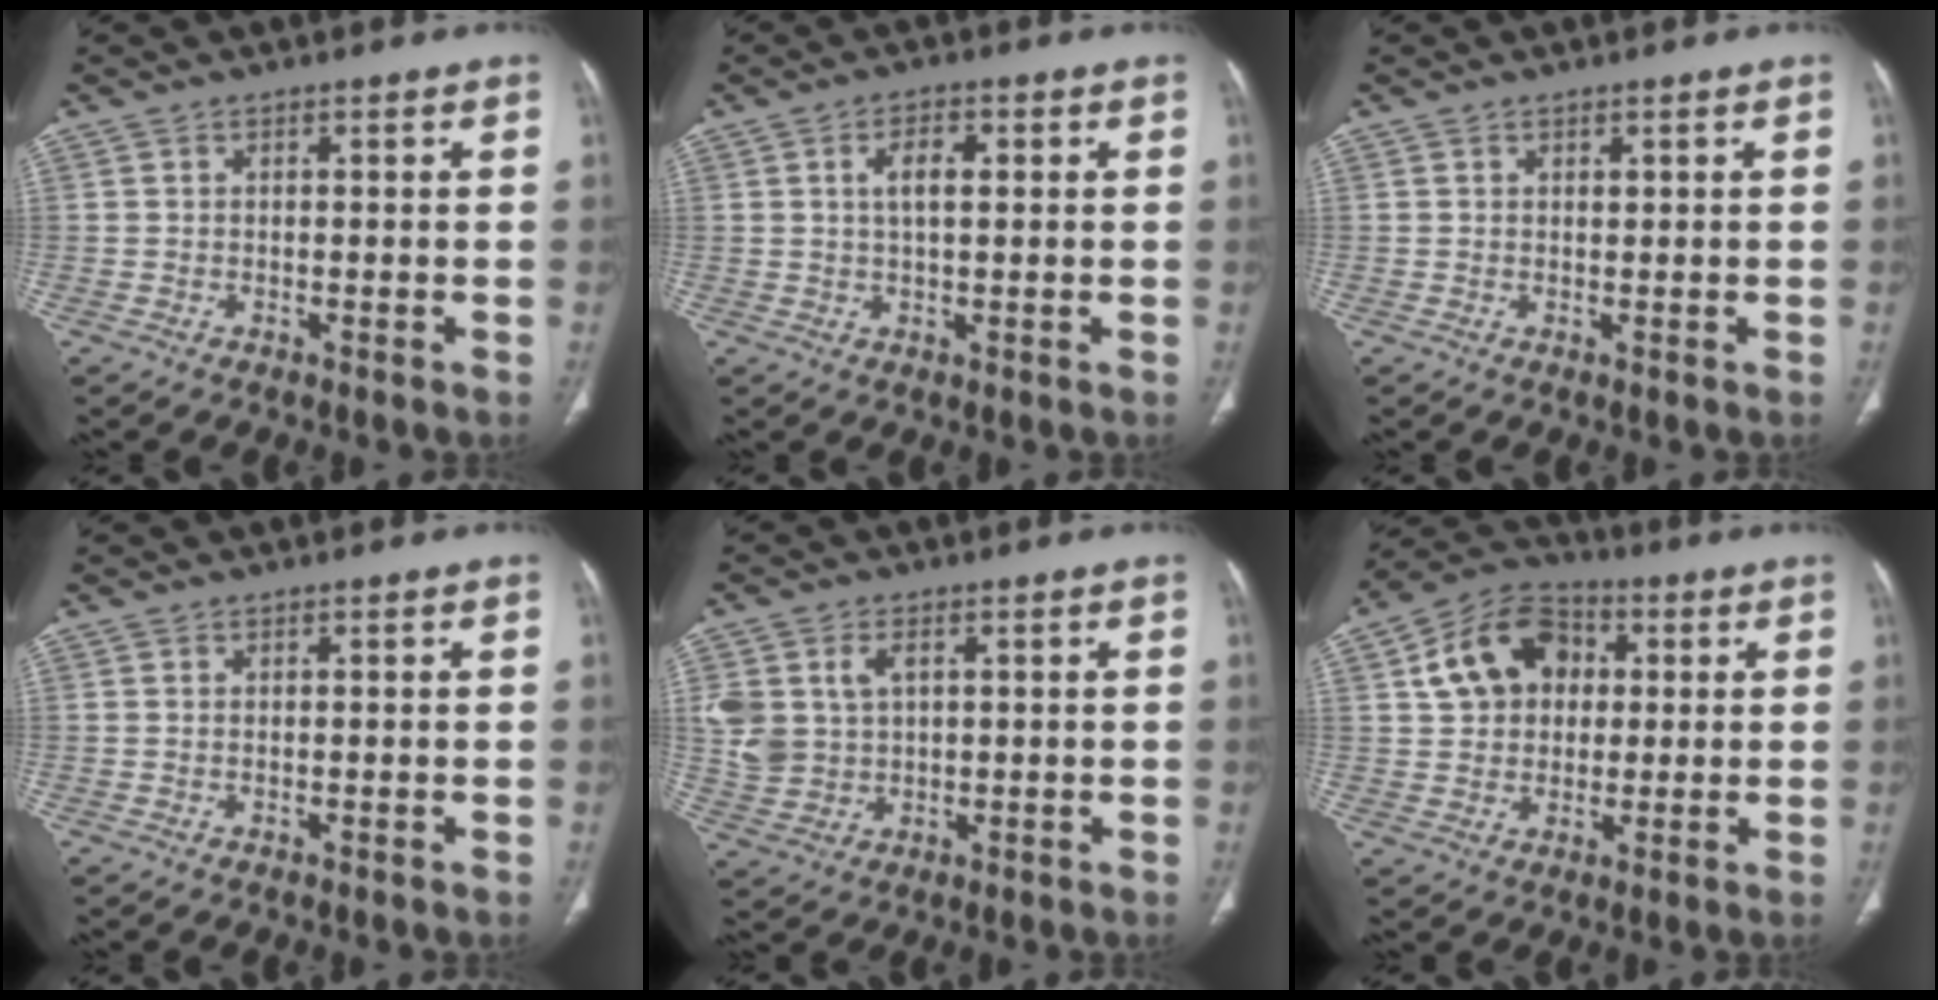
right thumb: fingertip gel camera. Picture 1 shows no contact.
{"total": 4.6, "force": [1.1, 2.1, 3.9], "torque": [-0.069, 0.006, 0.019]}
{"total": 0.6, "force": [0.3, 0.4, 0.3], "torque": [-0.001, -0.002, 0.005]}
{"total": 0.0}
{"total": 8.3, "force": [2.1, 5.9, 5.4], "torque": [-0.106, 0.001, 0.051]}
{"total": 13.4, "force": [3.0, 10.5, 7.8], "torque": [-0.108, 0.012, 0.043]}